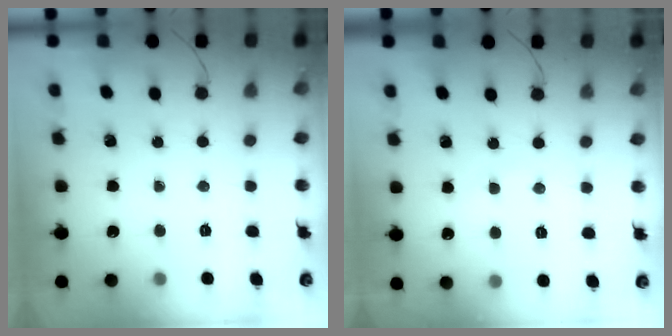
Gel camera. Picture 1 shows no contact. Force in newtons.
{"total": 5.2, "press": 5.1, "slide": 1.0}